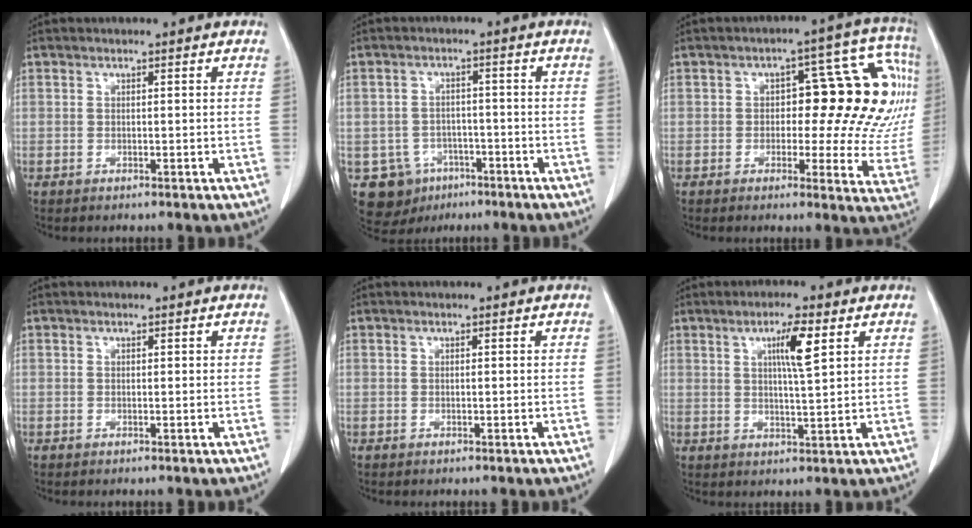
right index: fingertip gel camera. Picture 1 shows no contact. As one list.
[{"total": 7.5, "force": [-3.4, 6.6, 1.0], "torque": [-0.021, 0.011, -0.043]}, {"total": 18.0, "force": [2.4, 7.5, 16.2], "torque": [-0.170, 0.036, 0.024]}, {"total": 0.0}, {"total": 0.0}, {"total": 5.6, "force": [2.4, 0.1, 5.0], "torque": [-0.085, -0.002, 0.038]}]